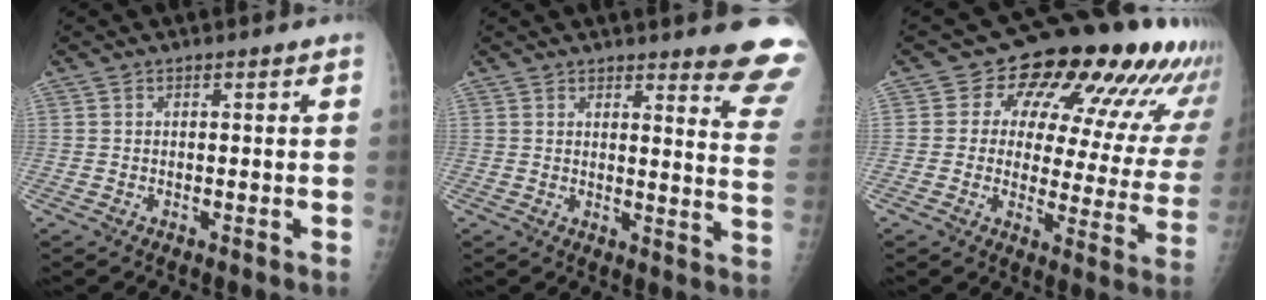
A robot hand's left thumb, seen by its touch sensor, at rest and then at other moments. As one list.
[{"total": 13.3, "force": [11.6, 1.2, 6.5], "torque": [-0.050, -0.108, 0.115]}, {"total": 20.6, "force": [11.8, 9.3, 14.0], "torque": [-0.140, -0.041, 0.138]}]